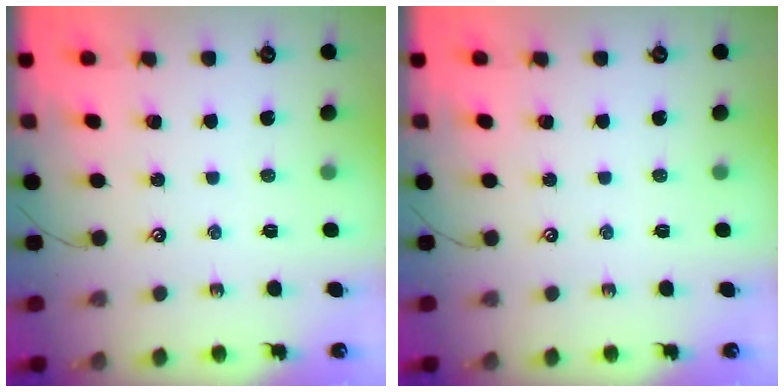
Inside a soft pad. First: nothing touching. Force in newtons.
{"total": 0.0}